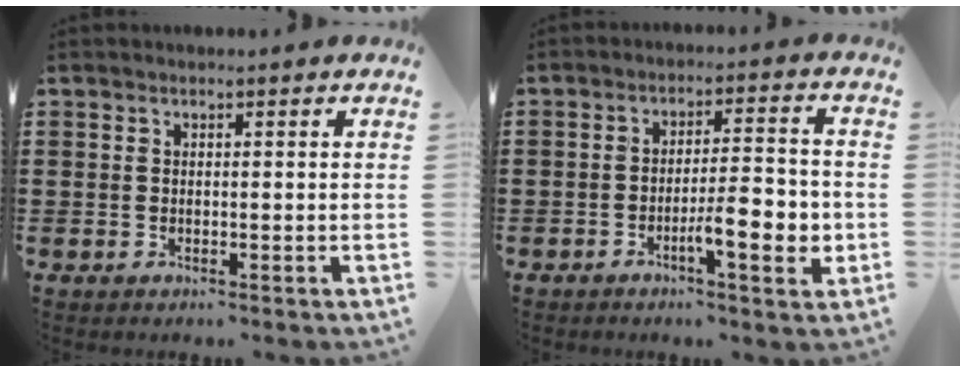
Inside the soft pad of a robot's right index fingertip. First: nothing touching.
{"total": 8.2, "force": [-2.7, 2.0, 7.5], "torque": [-0.101, -0.003, -0.045]}